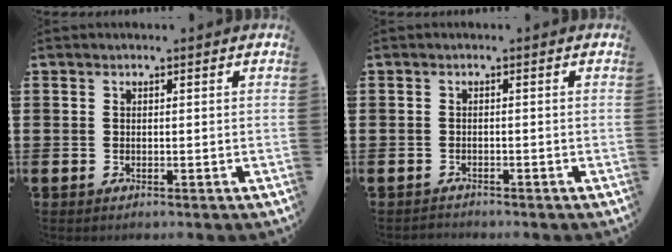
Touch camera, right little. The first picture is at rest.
{"total": 0.7, "force": [-0.7, 0.0, -0.1], "torque": [0.000, 0.000, -0.016]}